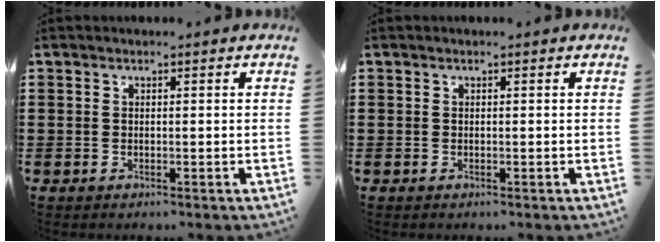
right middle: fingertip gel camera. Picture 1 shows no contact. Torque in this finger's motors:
{"motor_torque": [-0.10, -0.42, 0.05, 0.02]}